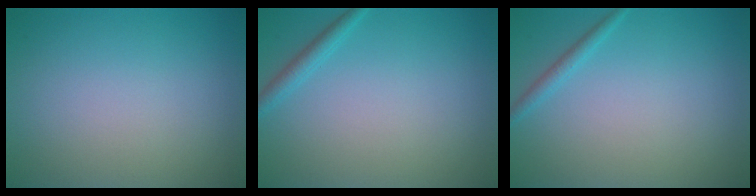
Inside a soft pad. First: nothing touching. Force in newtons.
{"total": 1.4, "press": 1.4, "slide": 0.1}
{"total": 1.1, "press": 1.1, "slide": 0.0}